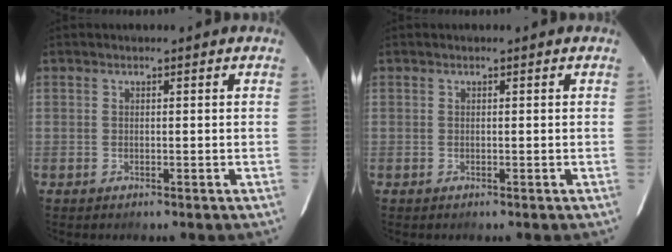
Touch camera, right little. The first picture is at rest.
{"total": 0.0}